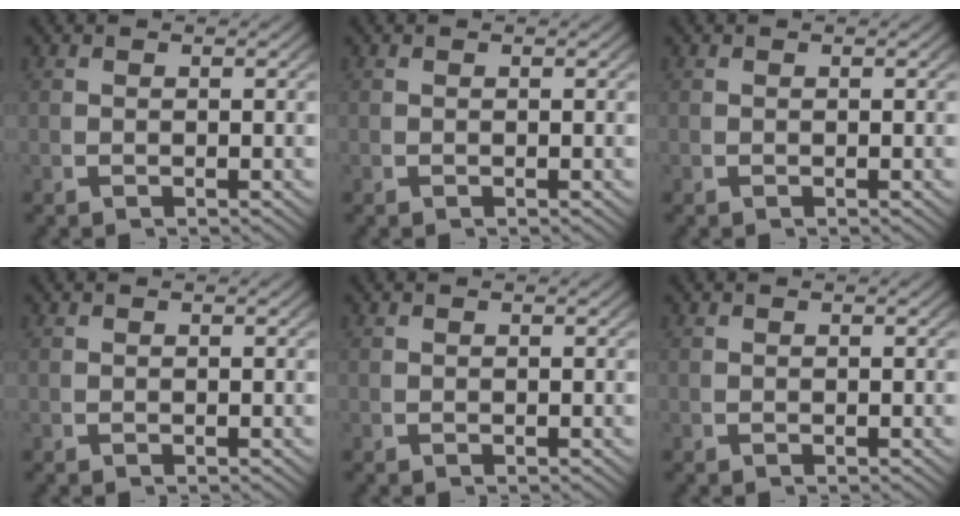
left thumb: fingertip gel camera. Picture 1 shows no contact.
{"total": 0.0}
{"total": 0.0}
{"total": 0.0}
{"total": 0.0}
{"total": 0.0}